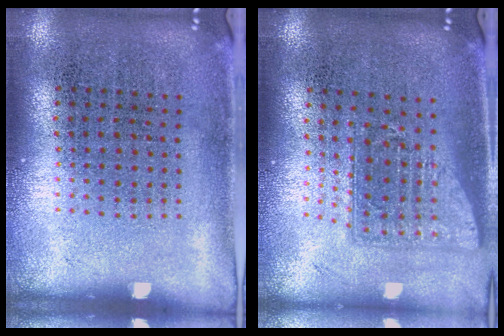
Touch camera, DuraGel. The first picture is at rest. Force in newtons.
{"total": 1.6, "press": 1.2, "slide": 1.0}